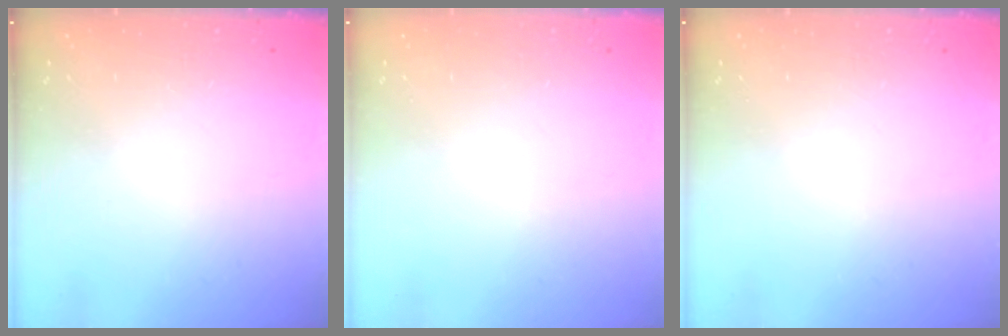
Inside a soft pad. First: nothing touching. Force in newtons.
{"total": 0.0}
{"total": 0.0}